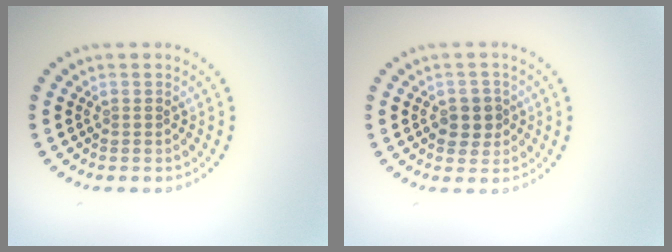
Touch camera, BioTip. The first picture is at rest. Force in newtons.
{"total": 2.5, "press": 2.4, "slide": 0.8}